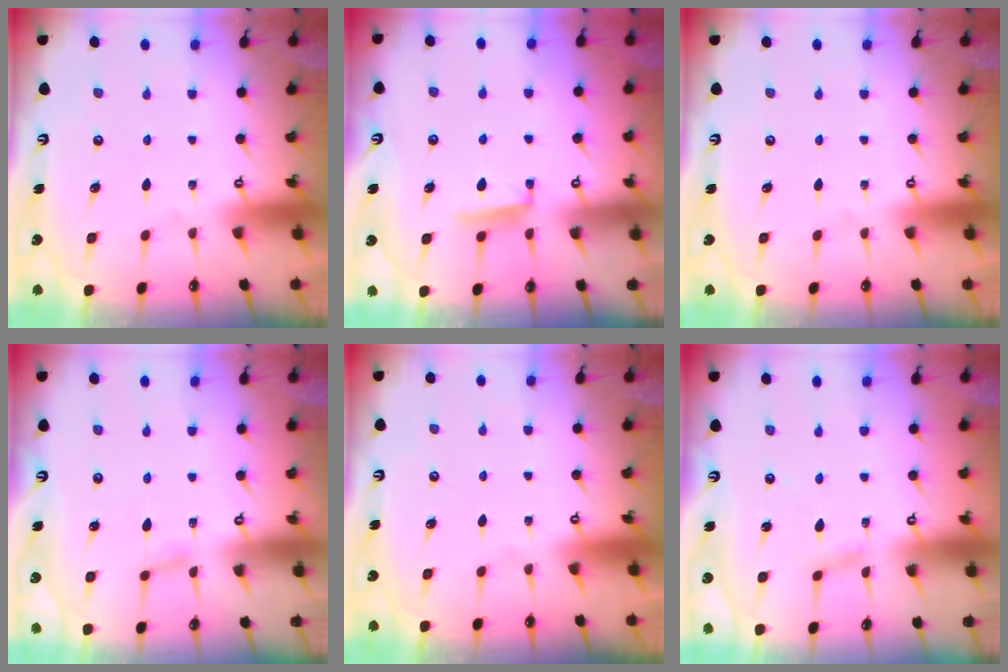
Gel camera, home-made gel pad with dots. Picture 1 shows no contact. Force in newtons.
{"total": 4.6, "press": 4.5, "slide": 0.6}
{"total": 0.0}
{"total": 2.9, "press": 2.9, "slide": 0.4}
{"total": 0.0}
{"total": 1.9, "press": 1.9, "slide": 0.1}